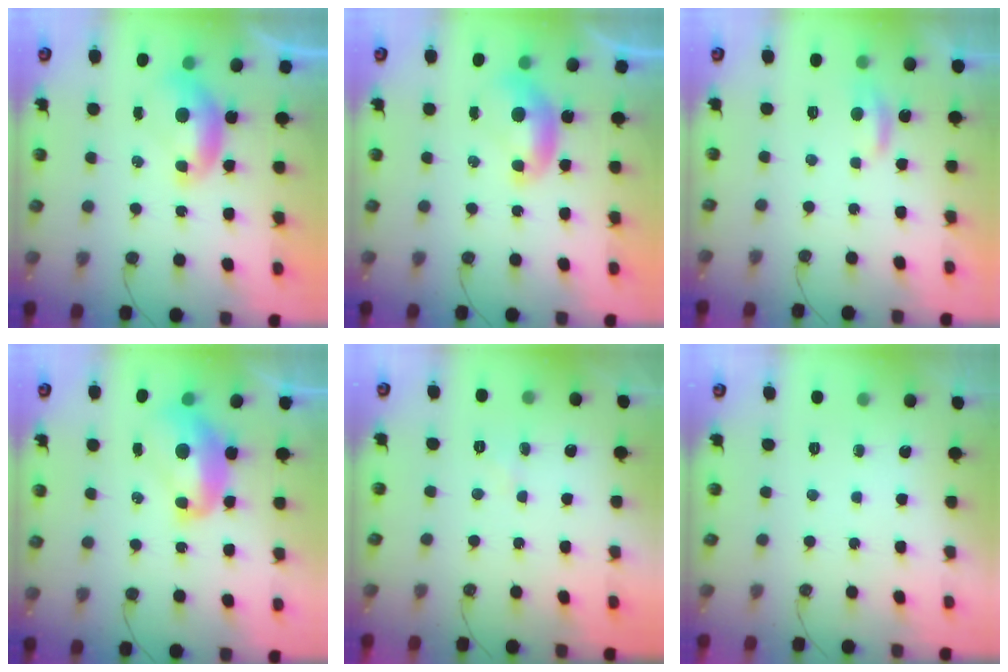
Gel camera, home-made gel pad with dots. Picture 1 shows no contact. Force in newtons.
{"total": 0.0}
{"total": 1.4, "press": 1.3, "slide": 0.5}
{"total": 3.1, "press": 3.0, "slide": 0.5}
{"total": 0.9, "press": 0.9, "slide": 0.3}
{"total": 0.0}